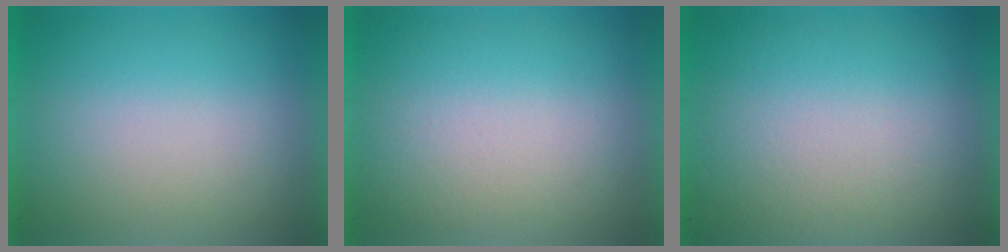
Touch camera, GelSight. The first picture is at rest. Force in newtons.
{"total": 1.4}
{"total": 4.0}